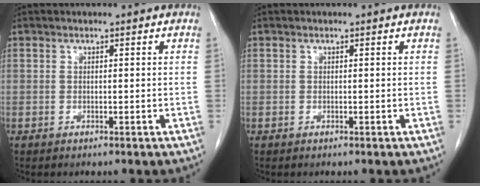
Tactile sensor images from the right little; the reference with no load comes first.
{"total": 0.0}